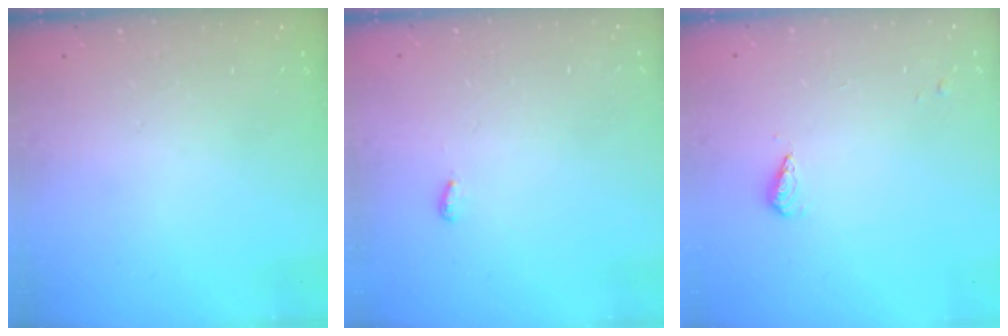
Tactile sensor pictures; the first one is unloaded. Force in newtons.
{"total": 3.2, "press": 3.1, "slide": 0.4}
{"total": 3.6, "press": 3.5, "slide": 1.1}